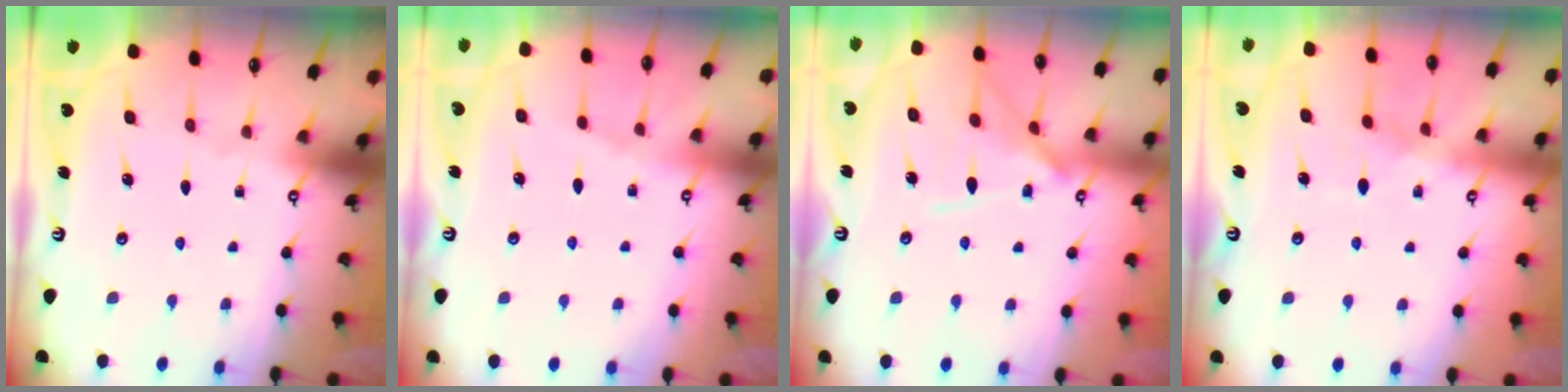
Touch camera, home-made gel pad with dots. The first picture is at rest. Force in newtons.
{"total": 4.3, "press": 4.2, "slide": 0.7}
{"total": 11.8, "press": 11.7, "slide": 0.8}
{"total": 8.4, "press": 8.3, "slide": 0.8}